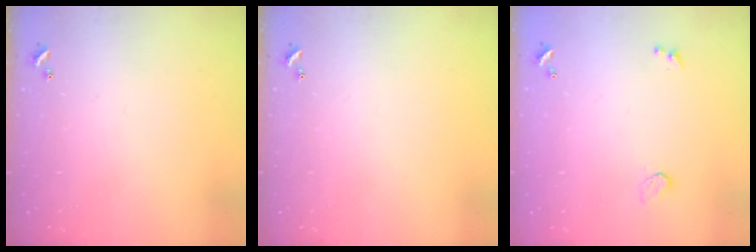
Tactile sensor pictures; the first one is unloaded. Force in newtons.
{"total": 0.0}
{"total": 1.0, "press": 0.7, "slide": 0.7}